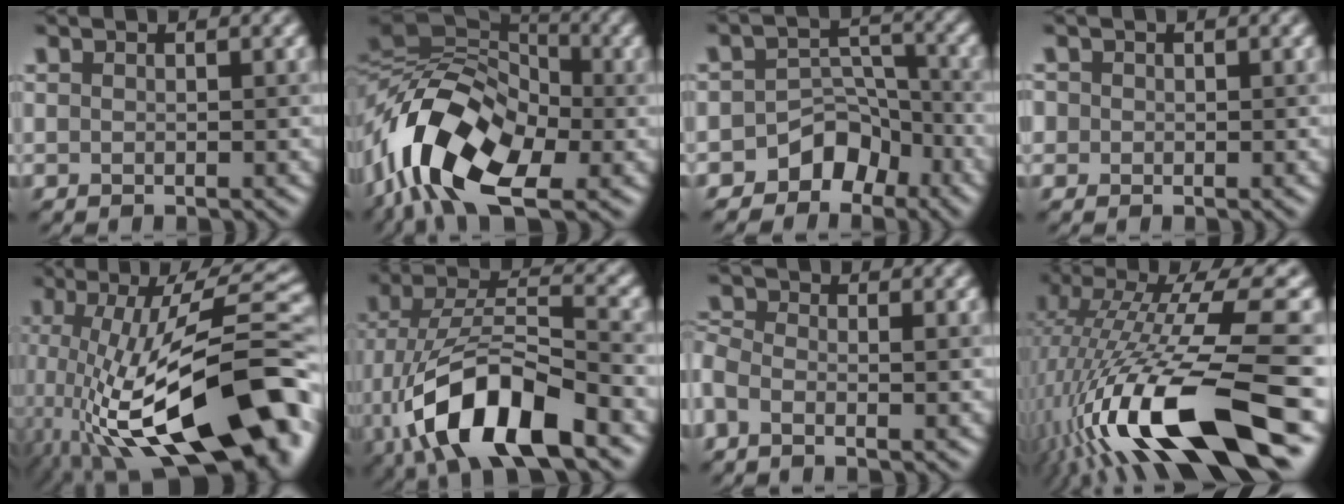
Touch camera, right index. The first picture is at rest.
{"total": 14.4, "force": [-4.4, 8.3, 10.9], "torque": [-0.203, 0.018, -0.098]}
{"total": 5.4, "force": [-3.7, 3.6, 1.6], "torque": [0.005, 0.017, -0.061]}
{"total": 1.4, "force": [0.3, 1.3, 0.3], "torque": [-0.002, 0.005, -0.007]}
{"total": 17.2, "force": [-4.6, 6.2, 15.3], "torque": [-0.236, 0.018, -0.080]}
{"total": 11.8, "force": [-5.6, 4.7, 9.2], "torque": [-0.180, 0.003, -0.104]}
{"total": 2.4, "force": [-0.8, 1.2, 1.9], "torque": [-0.047, -0.001, -0.030]}
{"total": 16.0, "force": [-5.3, 4.0, 14.5], "torque": [-0.266, 0.007, -0.083]}